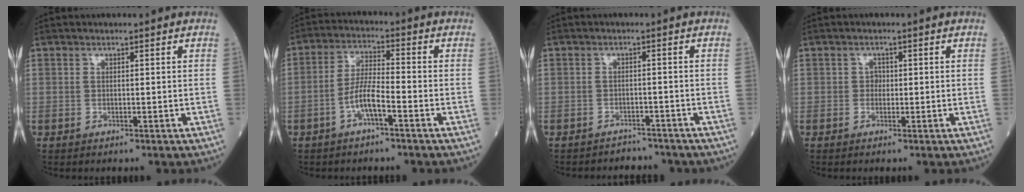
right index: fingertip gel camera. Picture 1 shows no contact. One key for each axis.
{"total": 5.6, "fx": -2.5, "fy": 0.8, "fz": 5.0, "tx": -0.103, "ty": 0.009, "tz": -0.050}
{"total": 5.0, "fx": -4.6, "fy": 1.9, "fz": -0.2, "tx": 0.001, "ty": 0.005, "tz": -0.057}
{"total": 1.0, "fx": 0.0, "fy": 0.9, "fz": 0.5, "tx": -0.005, "ty": 0.003, "tz": -0.003}